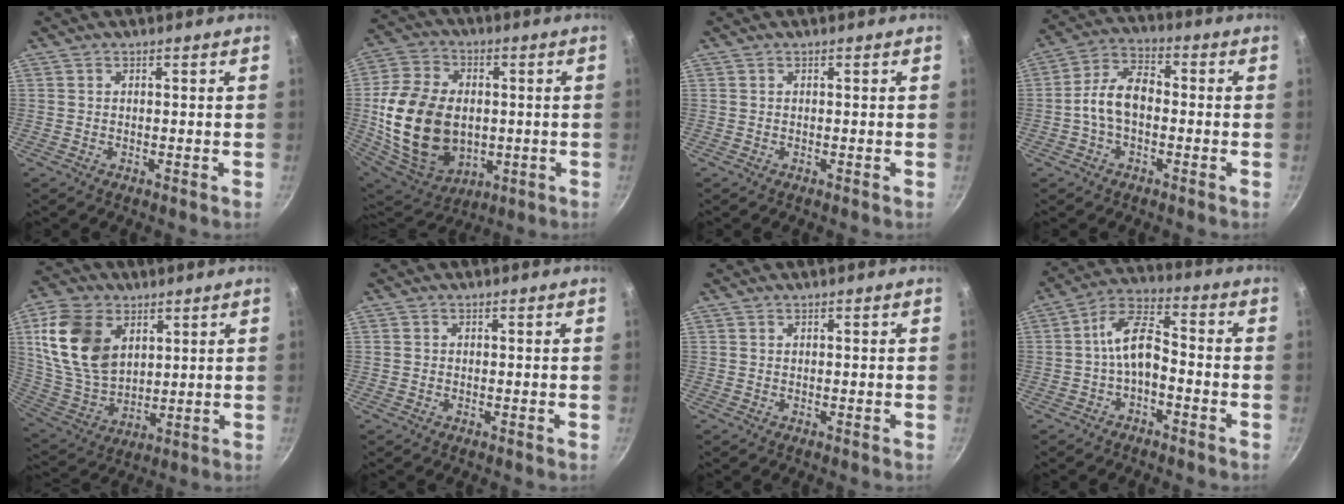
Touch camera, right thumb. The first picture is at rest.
{"total": 22.8, "force": [-1.0, 16.1, 16.1], "torque": [-0.300, 0.003, -0.001]}
{"total": 0.0}
{"total": 8.8, "force": [-1.2, 5.5, 6.8], "torque": [-0.108, 0.036, -0.036]}
{"total": 17.4, "force": [5.9, 11.8, 11.4], "torque": [-0.193, -0.017, 0.127]}
{"total": 0.7, "force": [0.1, 0.7, 0.2], "torque": [-0.002, 0.003, 0.000]}
{"total": 0.0}
{"total": 8.3, "force": [-2.5, 4.3, 6.7], "torque": [-0.114, 0.047, -0.052]}